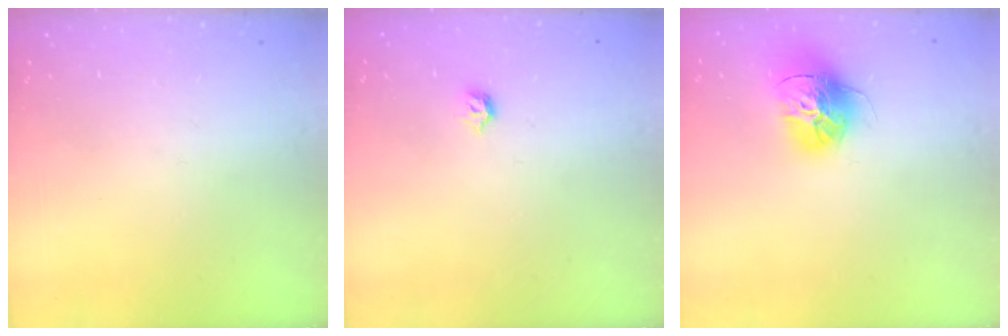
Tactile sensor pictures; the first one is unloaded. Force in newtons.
{"total": 4.0, "press": 4.0, "slide": 0.8}
{"total": 14.7, "press": 14.6, "slide": 1.4}